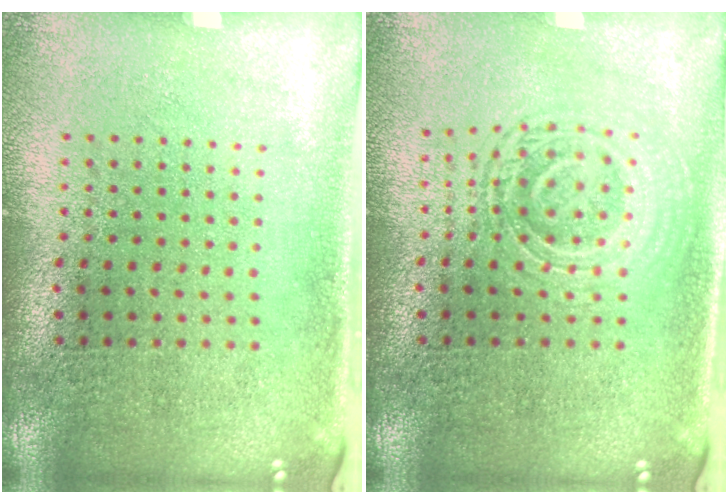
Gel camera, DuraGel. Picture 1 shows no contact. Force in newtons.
{"total": 2.7, "press": 2.7, "slide": 0.5}